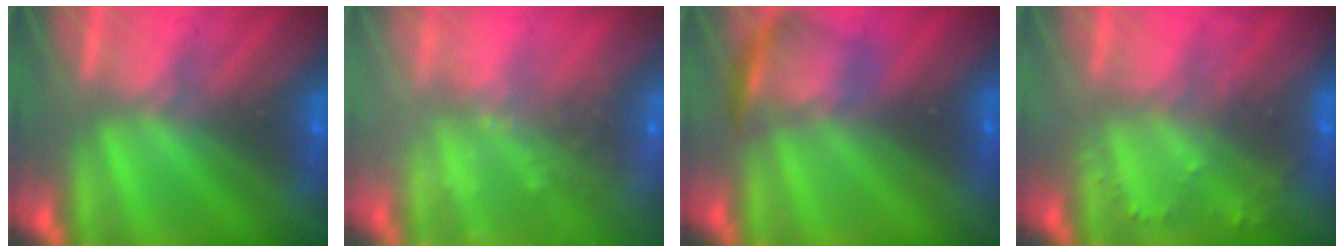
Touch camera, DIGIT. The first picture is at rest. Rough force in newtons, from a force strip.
{"total": 9.6}
{"total": 7.0}
{"total": 2.2}